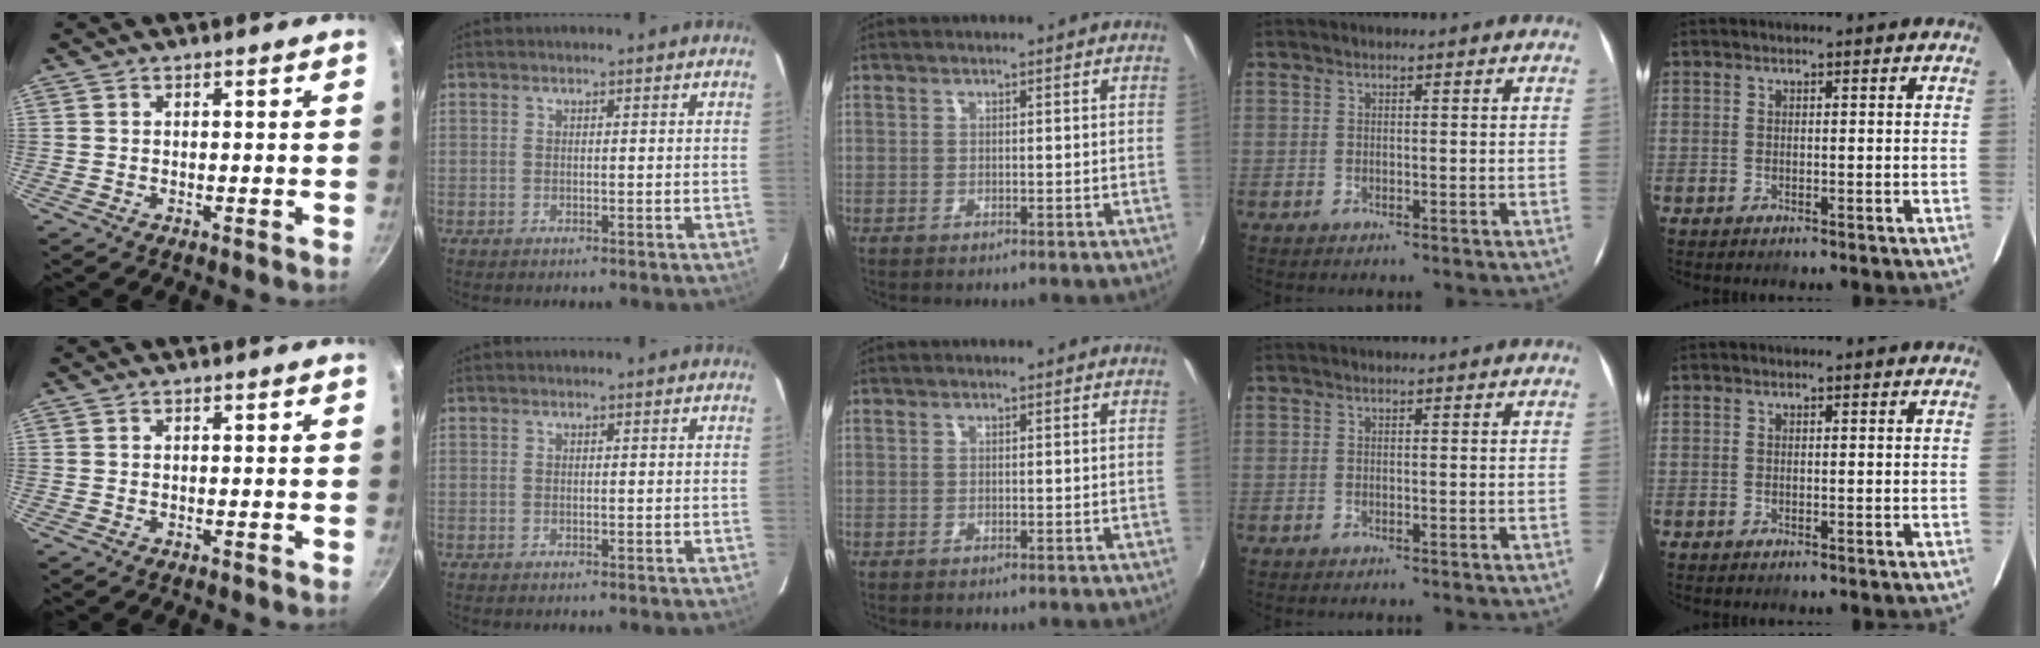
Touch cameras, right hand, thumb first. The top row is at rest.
{}